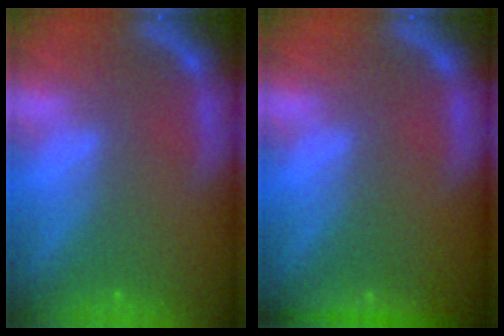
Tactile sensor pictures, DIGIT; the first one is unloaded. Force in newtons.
{"total": 2.4}